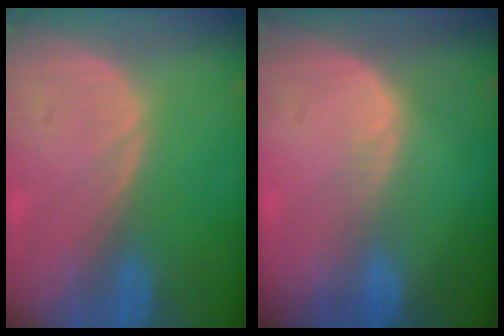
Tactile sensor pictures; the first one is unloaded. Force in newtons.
{"total": 2.0, "press": 1.1, "slide": 1.7}